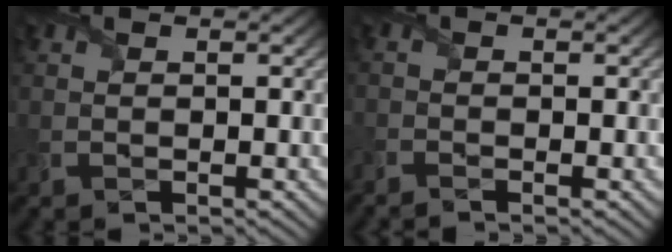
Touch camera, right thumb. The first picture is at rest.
{"total": 1.6, "force": [-1.5, 0.1, 0.6], "torque": [-0.014, -0.004, -0.033]}